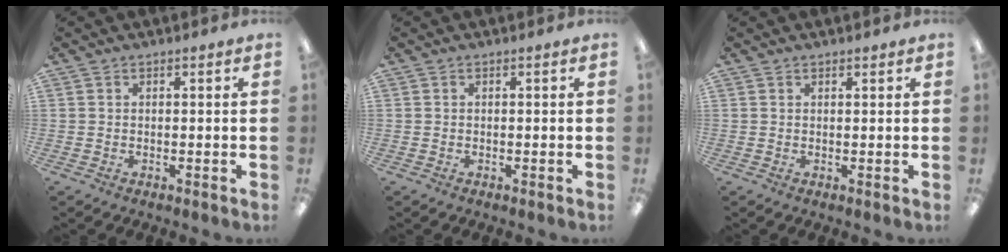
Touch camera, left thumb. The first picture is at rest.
{"total": 0.0}
{"total": 0.7, "force": [0.7, 0.1, 0.1], "torque": [-0.003, 0.000, 0.013]}